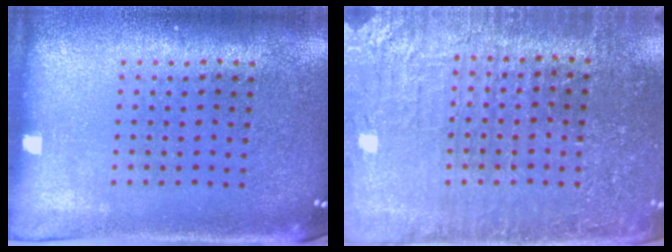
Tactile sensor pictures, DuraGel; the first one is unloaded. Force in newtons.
{"total": 3.9, "press": 3.7, "slide": 1.0}